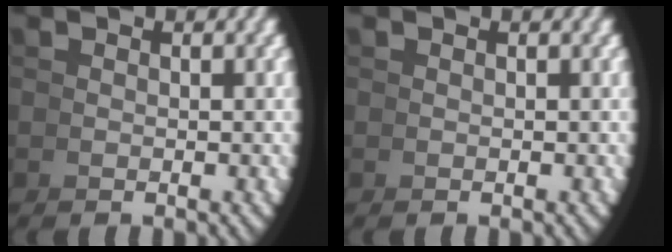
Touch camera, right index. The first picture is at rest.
{"total": 0.0}